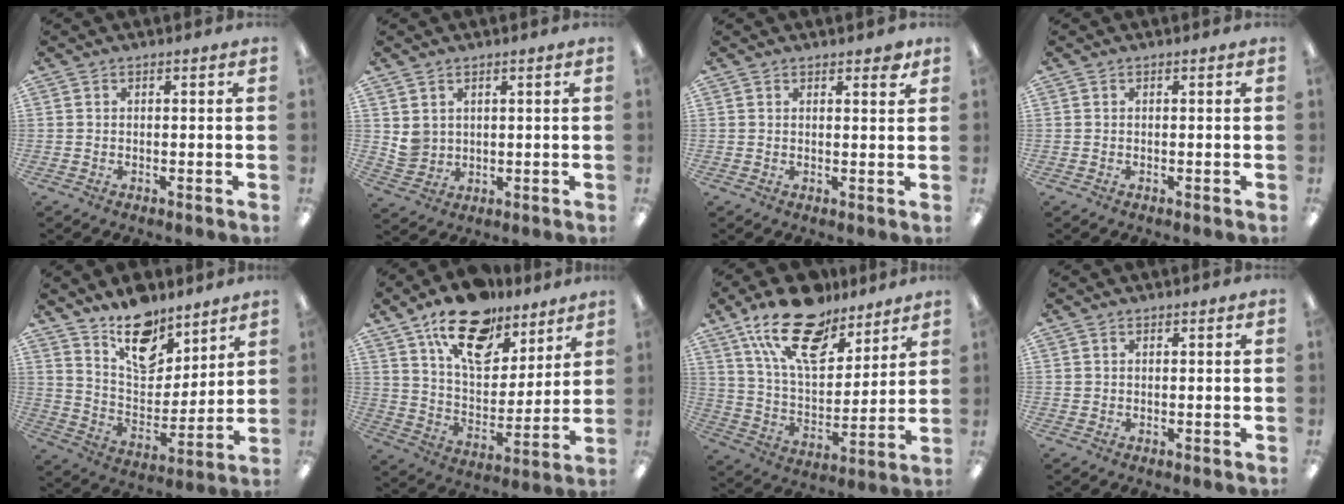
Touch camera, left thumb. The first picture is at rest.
{"total": 4.2, "force": [2.3, 3.5, 0.6], "torque": [-0.015, -0.005, 0.044]}
{"total": 2.4, "force": [1.9, 0.8, 1.3], "torque": [-0.012, -0.005, 0.030]}
{"total": 0.0}
{"total": 15.0, "force": [11.3, 7.9, 5.9], "torque": [-0.077, -0.079, 0.203]}
{"total": 18.9, "force": [12.8, 9.6, 10.0], "torque": [-0.161, -0.069, 0.223]}
{"total": 20.8, "force": [14.2, 9.8, 11.6], "torque": [-0.206, -0.073, 0.252]}
{"total": 0.7, "force": [0.5, 0.5, 0.1], "torque": [-0.002, 0.003, 0.008]}